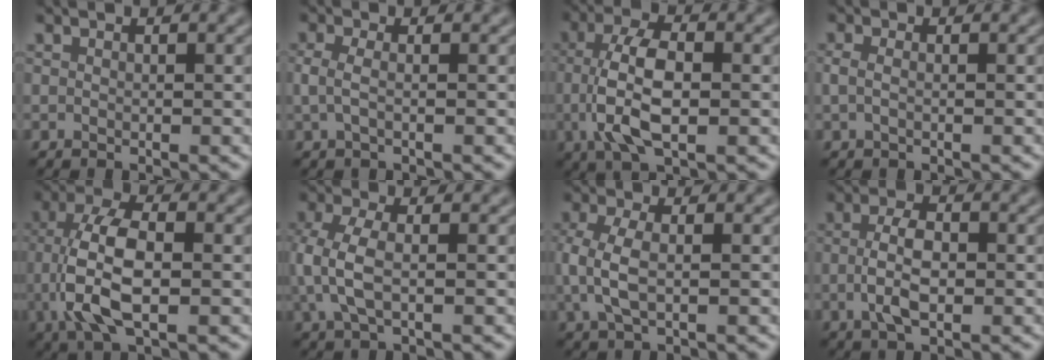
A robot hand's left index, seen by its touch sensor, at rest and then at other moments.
{"total": 1.5, "force": [0.0, 0.5, 1.4], "torque": [-0.035, 0.001, -0.004]}
{"total": 6.5, "force": [-0.9, 2.8, 5.9], "torque": [-0.123, 0.004, -0.018]}
{"total": 1.0, "force": [-0.1, 0.5, 0.8], "torque": [-0.024, 0.000, -0.004]}
{"total": 7.7, "force": [-1.3, 3.3, 6.9], "torque": [-0.145, 0.010, -0.029]}
{"total": 3.9, "force": [-0.1, 1.8, 3.5], "torque": [-0.091, 0.001, -0.006]}
{"total": 3.6, "force": [0.0, 1.6, 3.2], "torque": [-0.082, 0.001, -0.003]}
{"total": 3.9, "force": [-0.5, 1.7, 3.4], "torque": [-0.072, 0.003, -0.012]}